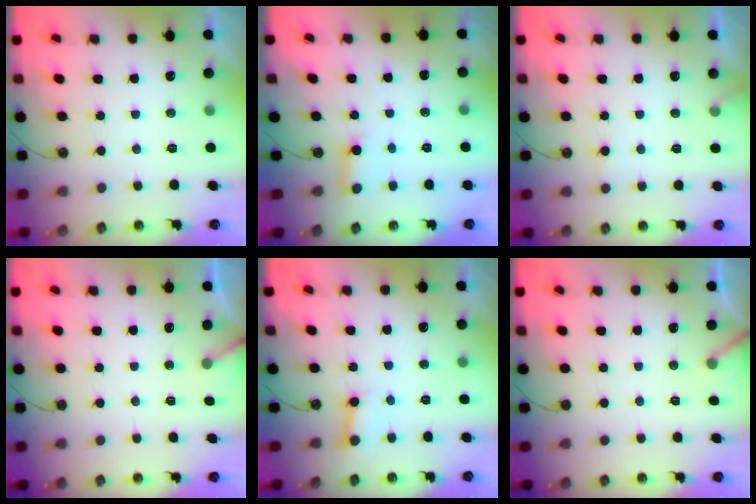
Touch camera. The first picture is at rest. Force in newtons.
{"total": 2.9, "press": 2.9, "slide": 0.4}
{"total": 7.7, "press": 7.7, "slide": 0.4}
{"total": 3.3, "press": 3.3, "slide": 0.3}
{"total": 3.3, "press": 3.3, "slide": 0.2}
{"total": 3.4, "press": 3.3, "slide": 0.3}